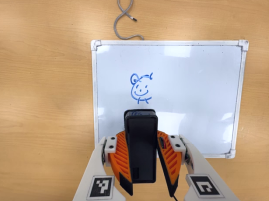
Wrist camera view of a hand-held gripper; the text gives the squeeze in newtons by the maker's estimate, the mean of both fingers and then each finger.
{"total": 11.5, "left": 9.9, "right": 13.0}